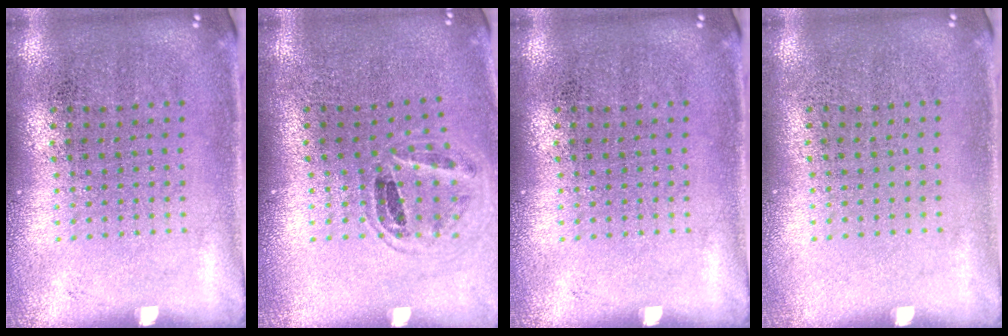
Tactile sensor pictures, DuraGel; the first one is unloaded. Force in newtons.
{"total": 0.9, "press": 0.9, "slide": 0.3}
{"total": 0.0}
{"total": 0.0}